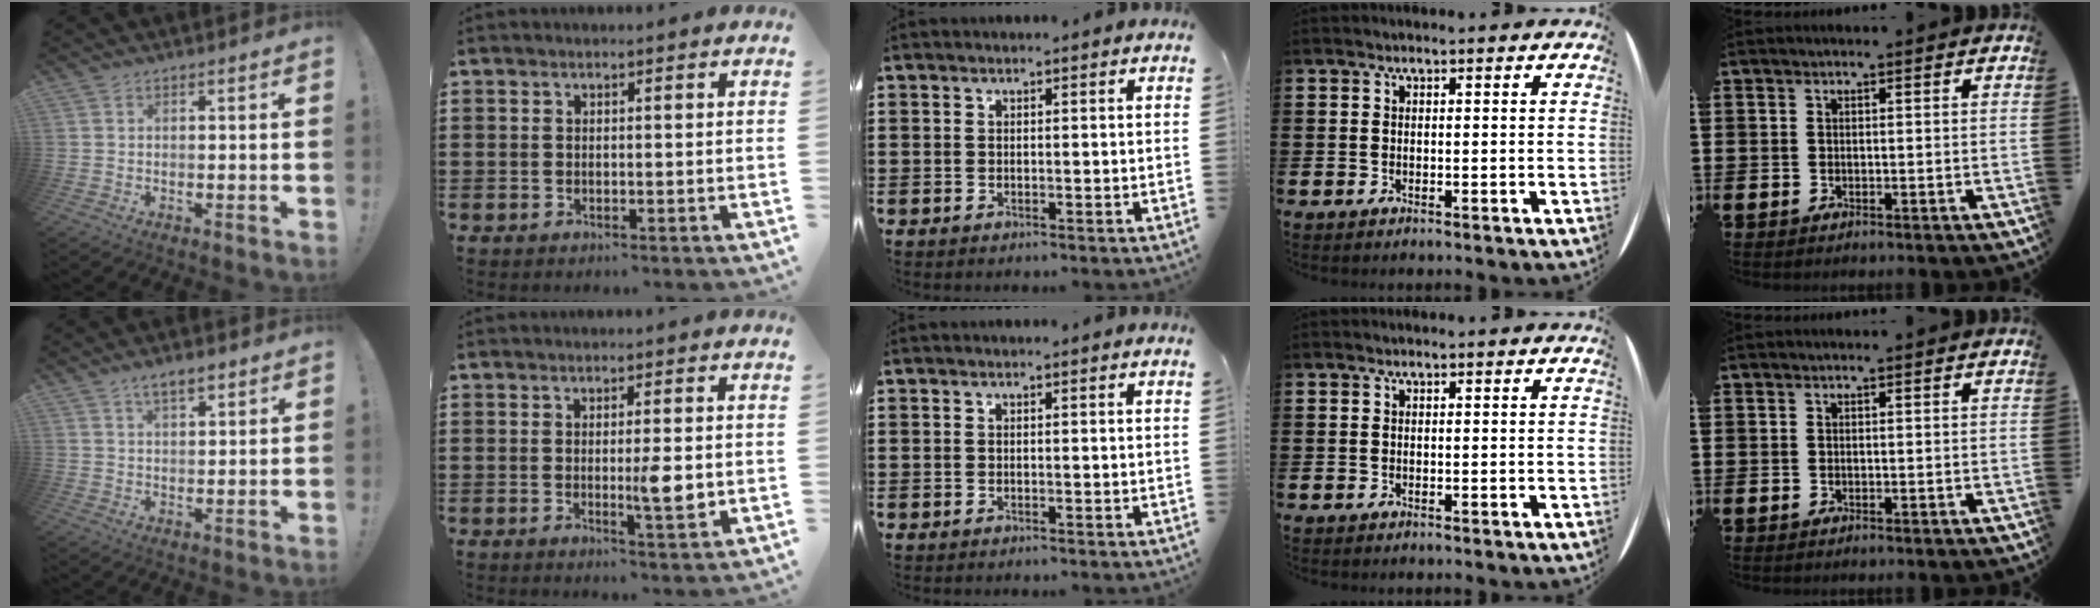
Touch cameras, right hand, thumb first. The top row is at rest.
{"thumb": {"total": 5.3, "force": [3.4, 2.1, 3.4], "torque": [-0.052, -0.012, 0.059]}, "index": {"total": 4.6, "force": [-0.3, 0.6, 4.5], "torque": [-0.070, -0.005, -0.008]}}